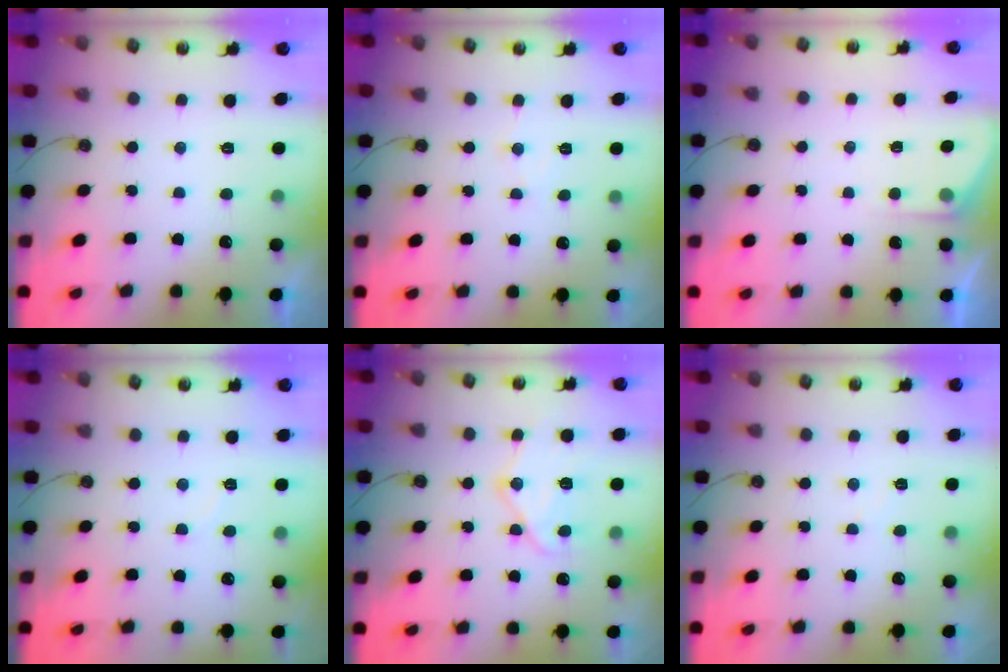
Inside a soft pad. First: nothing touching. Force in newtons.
{"total": 5.0, "press": 4.9, "slide": 0.7}
{"total": 3.3, "press": 3.3, "slide": 0.4}
{"total": 3.5, "press": 3.5, "slide": 0.5}
{"total": 13.6, "press": 13.5, "slide": 1.5}
{"total": 4.7, "press": 4.7, "slide": 0.6}